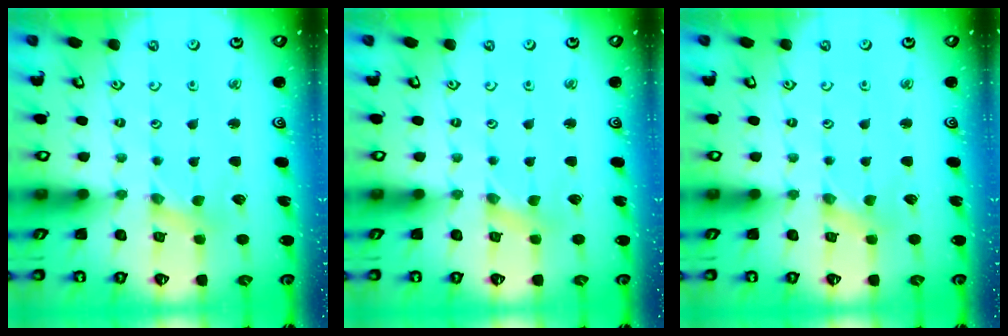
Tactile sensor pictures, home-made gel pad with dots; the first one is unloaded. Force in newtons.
{"total": 0.0}
{"total": 0.0}